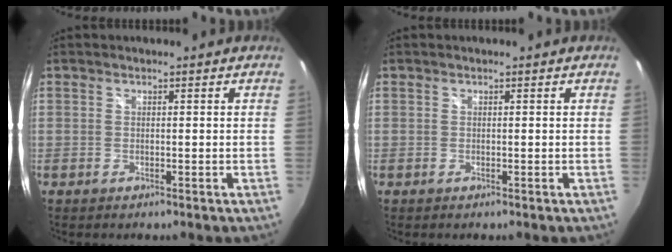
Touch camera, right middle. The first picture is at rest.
{"total": 0.0}